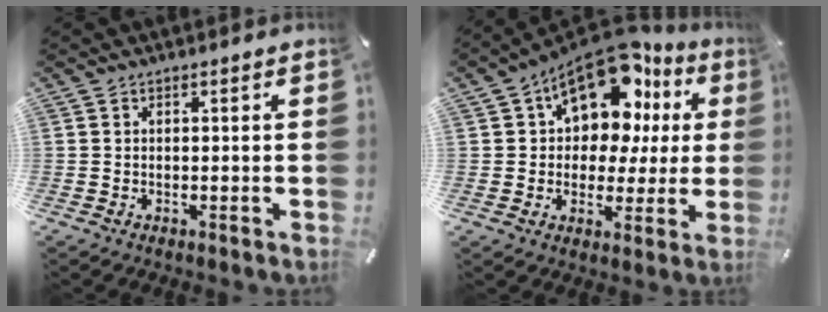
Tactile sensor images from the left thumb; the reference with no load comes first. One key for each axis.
{"total": 15.8, "fx": 9.2, "fy": 9.2, "fz": 9.0, "tx": -0.149, "ty": -0.064, "tz": 0.165}